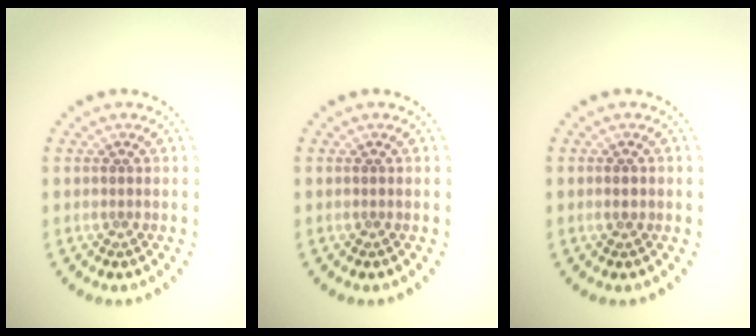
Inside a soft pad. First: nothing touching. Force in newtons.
{"total": 0.0}
{"total": 1.0, "press": 1.0, "slide": 0.1}